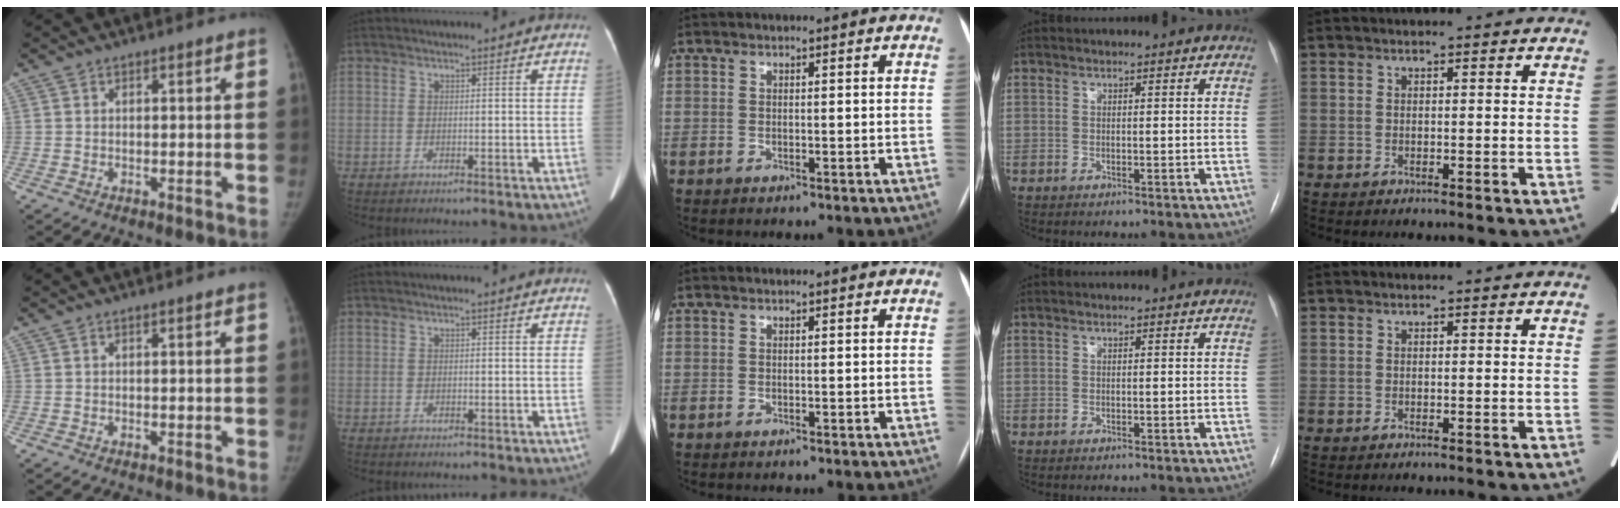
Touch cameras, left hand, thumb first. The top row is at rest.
{}